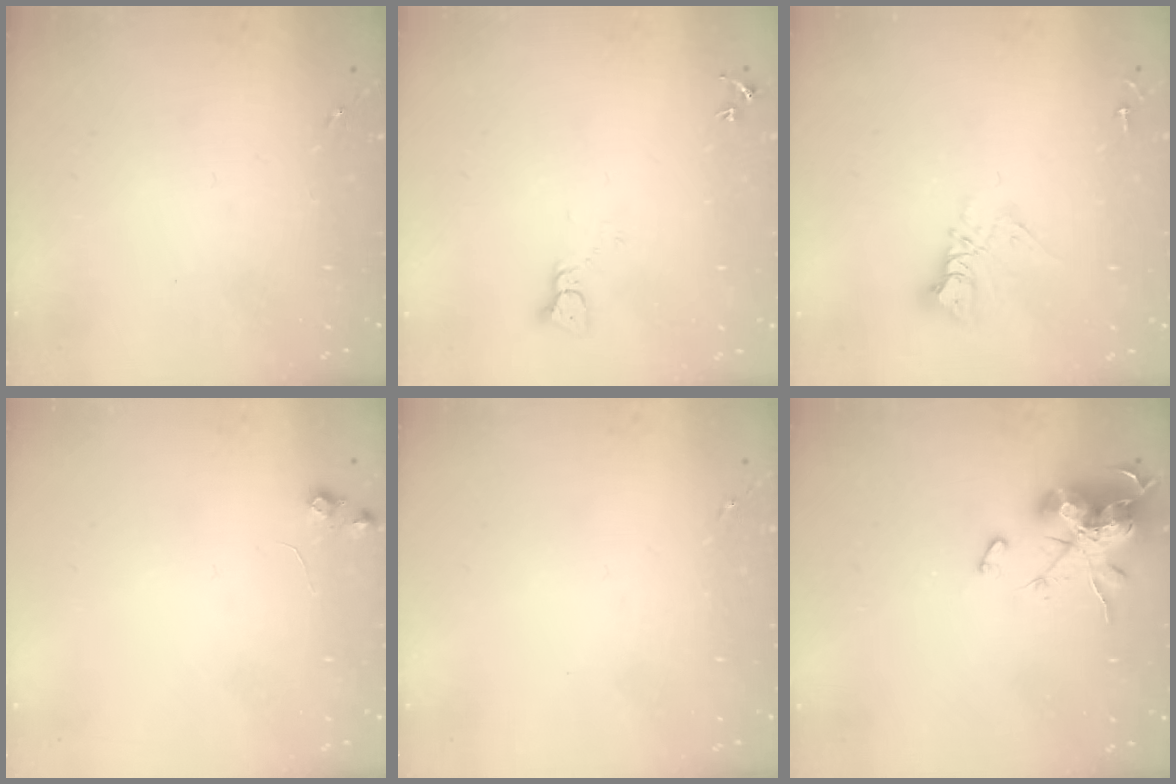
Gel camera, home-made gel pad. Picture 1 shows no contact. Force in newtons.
{"total": 2.2, "press": 2.2, "slide": 0.2}
{"total": 9.3, "press": 9.3, "slide": 0.8}
{"total": 5.7, "press": 5.6, "slide": 0.9}
{"total": 0.0}
{"total": 16.4, "press": 16.4, "slide": 0.1}